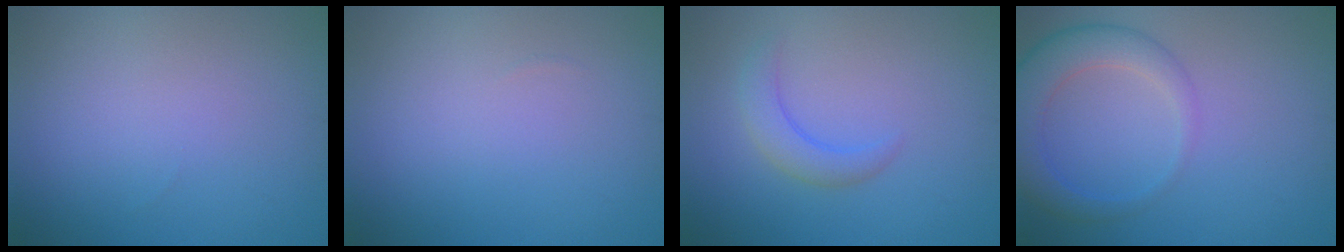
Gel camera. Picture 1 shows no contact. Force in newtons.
{"total": 0.0}
{"total": 2.3, "press": 2.3, "slide": 0.4}
{"total": 4.6, "press": 4.6, "slide": 0.2}